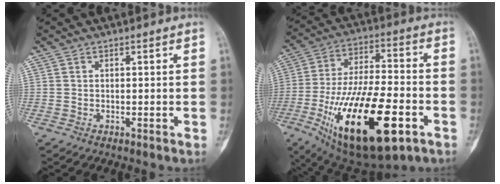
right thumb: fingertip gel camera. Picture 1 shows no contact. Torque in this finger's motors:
{"motor_torque": [0.28, 1.11, 2.11, -0.66, 0.24]}